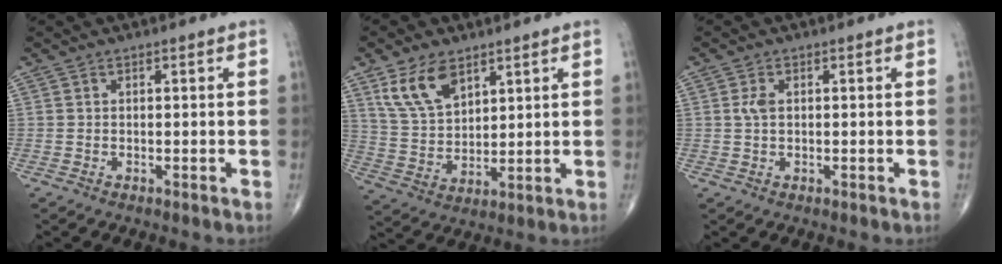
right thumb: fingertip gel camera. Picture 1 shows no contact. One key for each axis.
{"total": 10.2, "fx": 5.9, "fy": 5.6, "fz": 6.1, "tx": -0.104, "ty": -0.026, "tz": 0.125}
{"total": 2.1, "fx": 0.4, "fy": 1.2, "fz": 1.7, "tx": -0.038, "ty": 0.003, "tz": 0.008}